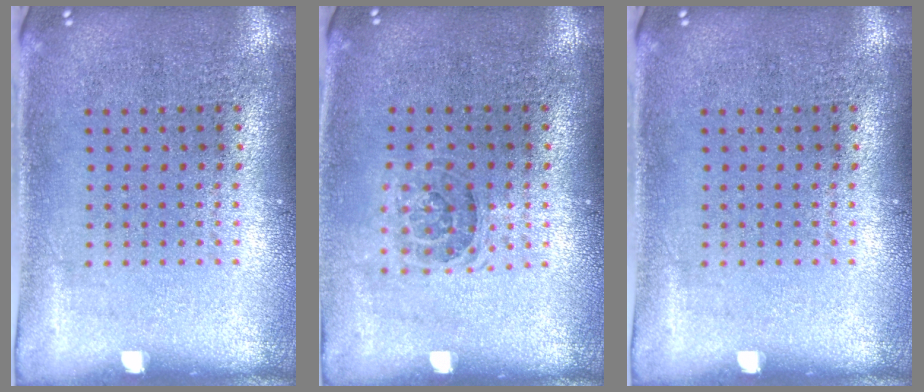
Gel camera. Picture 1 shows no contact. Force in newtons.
{"total": 1.3, "press": 1.0, "slide": 0.7}
{"total": 0.0}